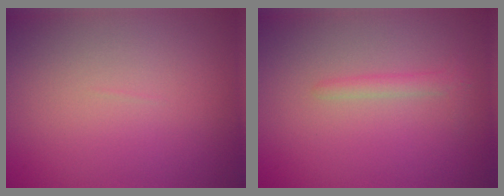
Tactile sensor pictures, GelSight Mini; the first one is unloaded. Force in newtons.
{"total": 1.3, "press": 1.3, "slide": 0.1}